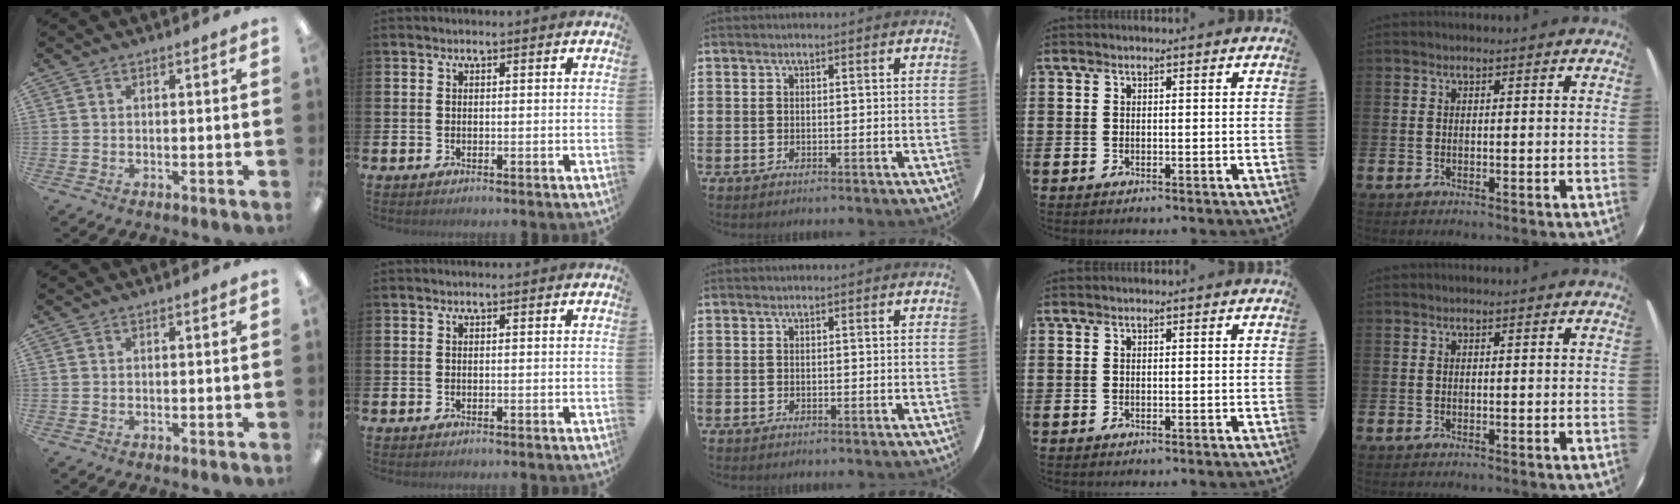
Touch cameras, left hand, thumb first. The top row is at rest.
{}